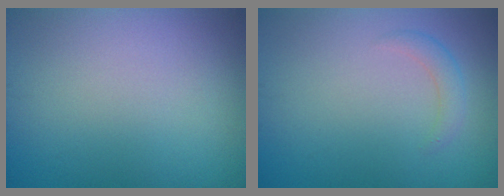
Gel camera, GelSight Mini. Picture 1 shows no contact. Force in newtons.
{"total": 1.4, "press": 1.4, "slide": 0.0}